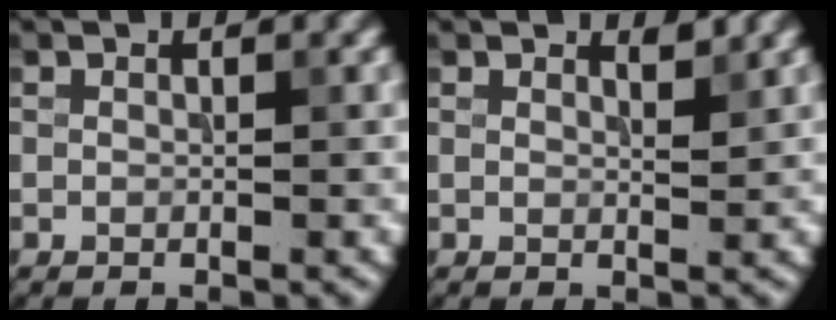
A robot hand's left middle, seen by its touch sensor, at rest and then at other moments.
{"total": 1.1, "force": [1.0, 0.1, 0.5], "torque": [-0.007, -0.001, 0.016]}